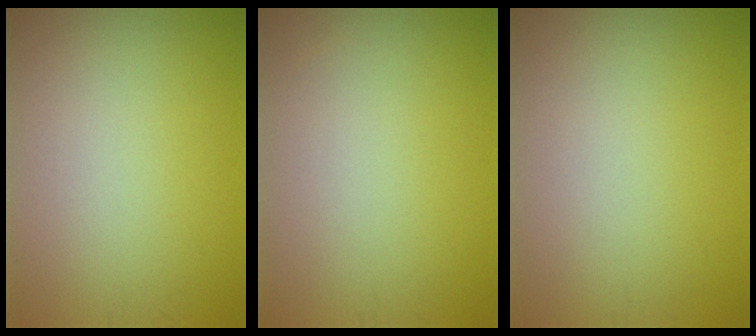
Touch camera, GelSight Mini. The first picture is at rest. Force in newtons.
{"total": 0.0}
{"total": 0.0}